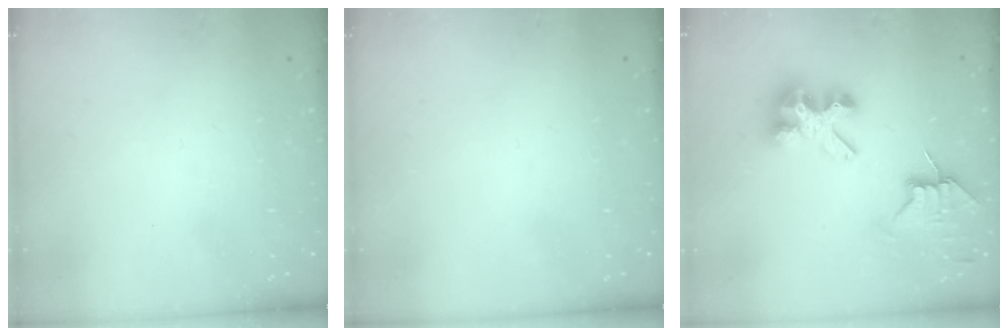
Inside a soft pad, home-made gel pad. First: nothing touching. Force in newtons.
{"total": 0.0}
{"total": 7.3, "press": 7.3, "slide": 0.6}